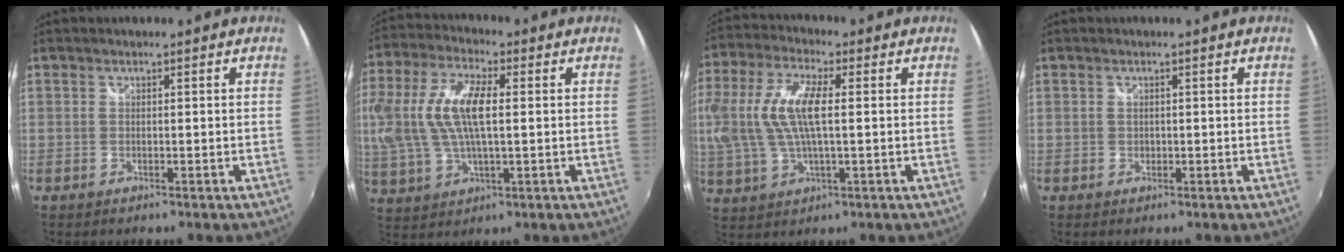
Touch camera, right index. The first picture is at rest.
{"total": 16.4, "force": [1.7, 7.0, 14.8], "torque": [-0.298, 0.007, 0.032]}
{"total": 15.1, "force": [1.2, 5.8, 13.9], "torque": [-0.279, 0.006, 0.023]}
{"total": 0.8, "force": [0.1, 0.7, 0.3], "torque": [-0.003, 0.000, 0.001]}